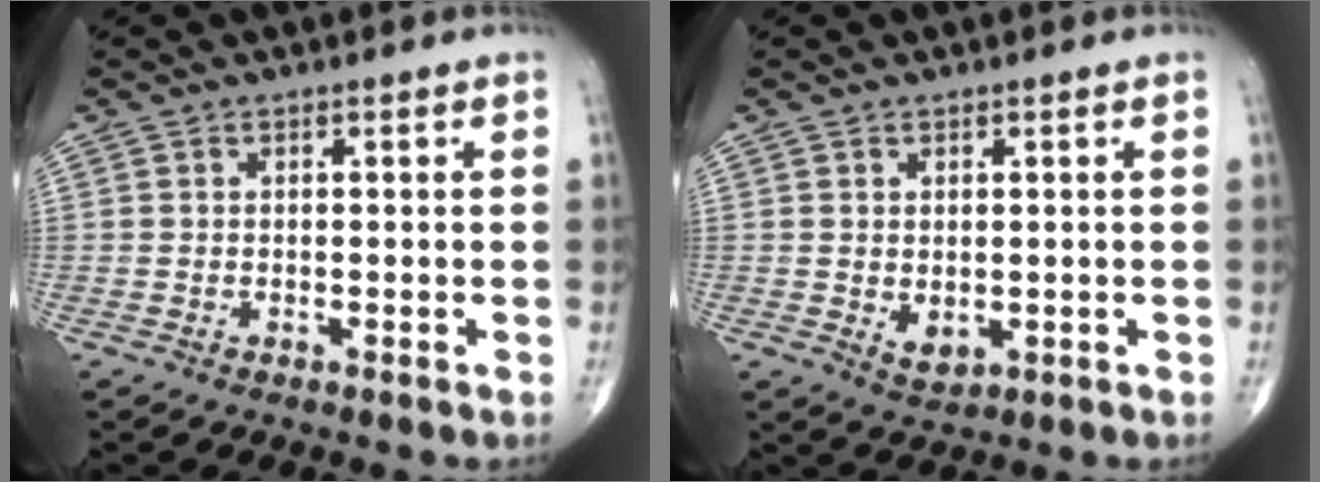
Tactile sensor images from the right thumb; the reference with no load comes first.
{"total": 2.9, "force": [-0.1, 1.9, 2.2], "torque": [-0.028, -0.008, 0.008]}